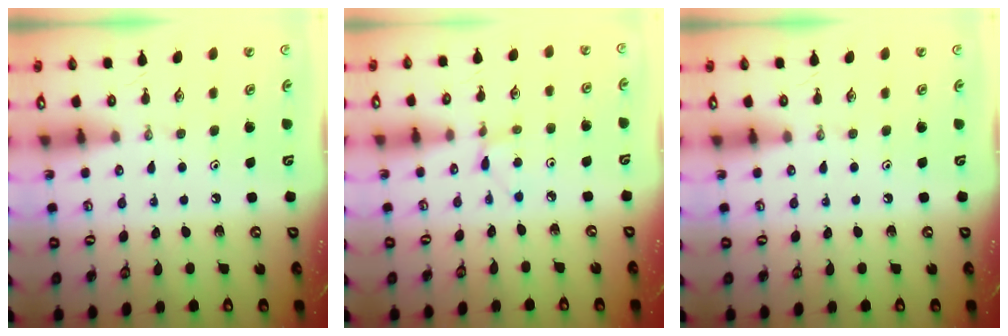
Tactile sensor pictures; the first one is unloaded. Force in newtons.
{"total": 2.5, "press": 2.5, "slide": 0.3}
{"total": 0.0}